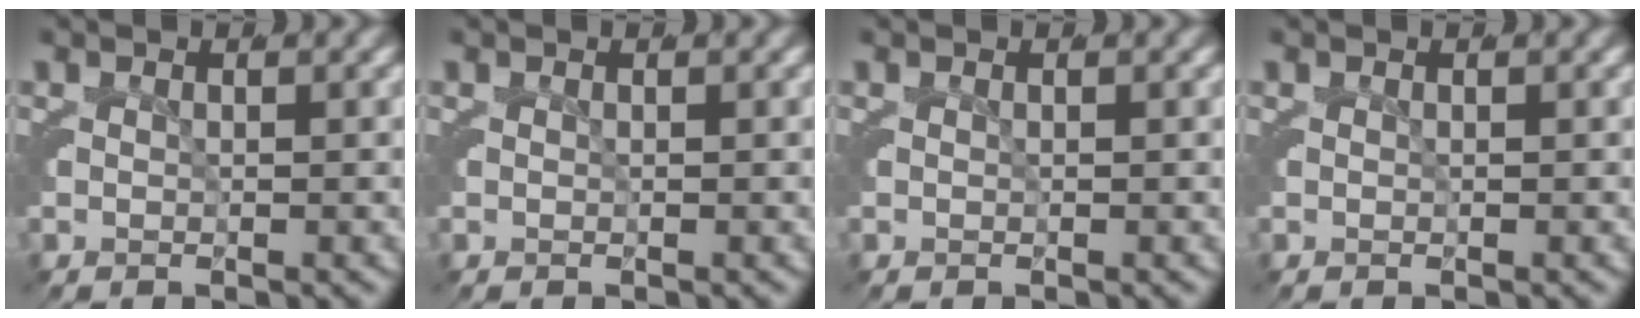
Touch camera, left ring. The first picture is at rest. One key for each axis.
{"total": 0.0}
{"total": 0.0}
{"total": 0.0}